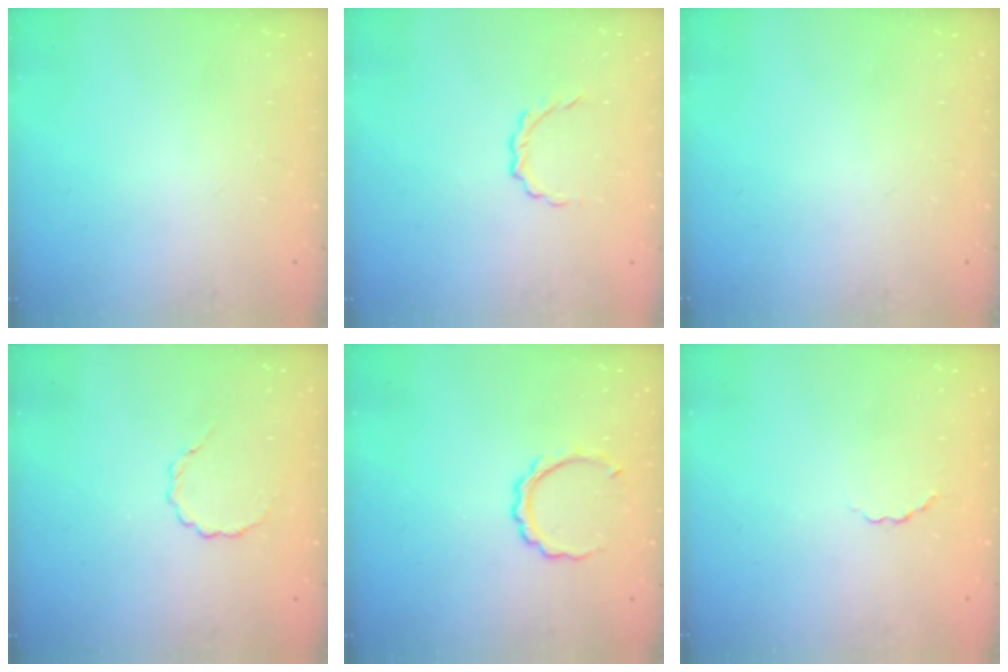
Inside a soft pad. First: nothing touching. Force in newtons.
{"total": 3.0, "press": 2.8, "slide": 0.9}
{"total": 0.0}
{"total": 2.6, "press": 2.5, "slide": 0.9}
{"total": 6.2, "press": 6.2, "slide": 0.4}
{"total": 2.2, "press": 2.0, "slide": 0.8}